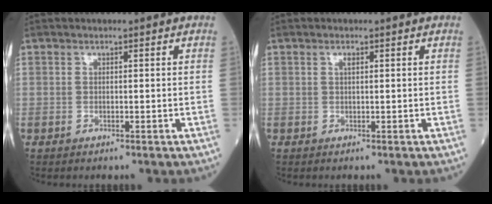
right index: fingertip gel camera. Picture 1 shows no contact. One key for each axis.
{"total": 0.7, "fx": 0.3, "fy": 0.2, "fz": 0.6, "tx": -0.015, "ty": 0.000, "tz": 0.005}